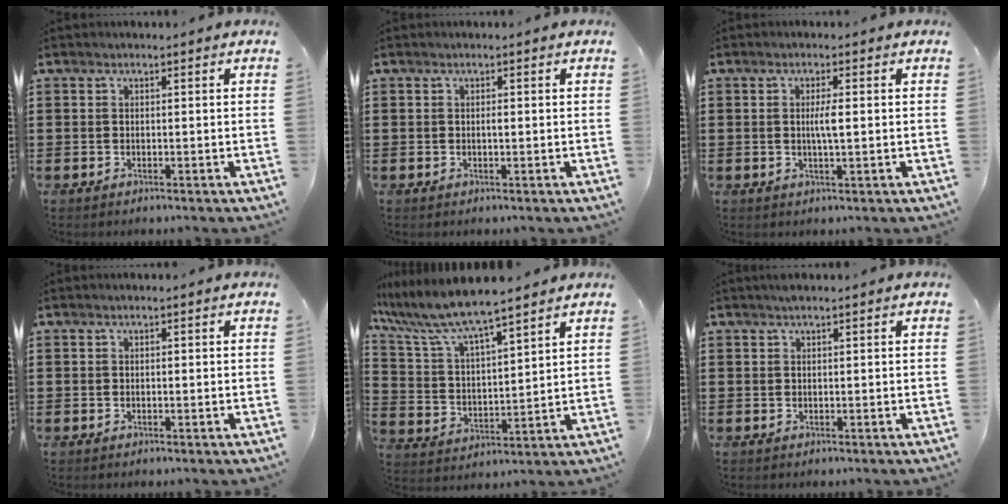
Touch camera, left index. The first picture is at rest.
{"total": 0.8, "force": [0.1, 0.2, 0.8], "torque": [-0.016, -0.003, 0.002]}
{"total": 2.9, "force": [0.2, 0.3, 2.9], "torque": [-0.055, -0.003, 0.002]}
{"total": 0.0}
{"total": 7.8, "force": [6.9, 0.4, 3.7], "torque": [-0.104, -0.037, 0.115]}
{"total": 0.7, "force": [0.5, 0.0, 0.6], "torque": [-0.012, 0.000, 0.009]}